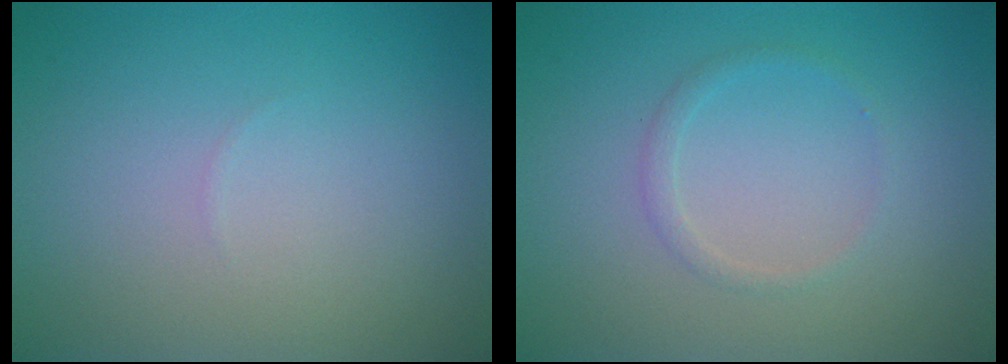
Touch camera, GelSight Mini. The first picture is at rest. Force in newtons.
{"total": 1.0, "press": 1.0, "slide": 0.1}